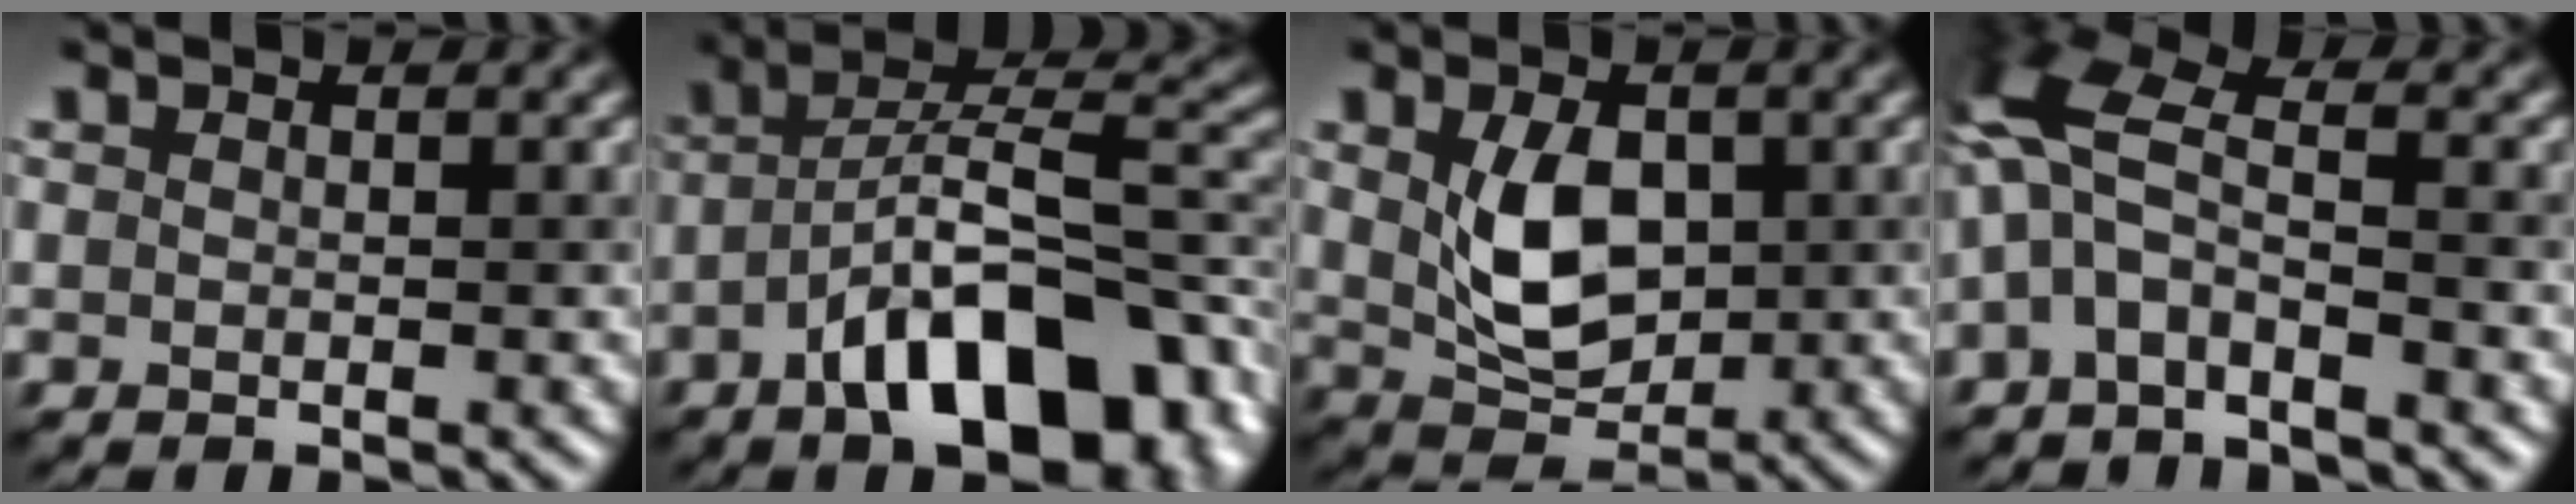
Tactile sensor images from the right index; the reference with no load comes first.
{"total": 11.9, "force": [-5.2, 5.6, 9.1], "torque": [-0.136, 0.005, -0.083]}
{"total": 4.8, "force": [0.5, 3.2, 3.5], "torque": [-0.082, -0.006, 0.024]}
{"total": 5.7, "force": [-1.3, 2.1, 5.1], "torque": [-0.117, 0.019, -0.042]}